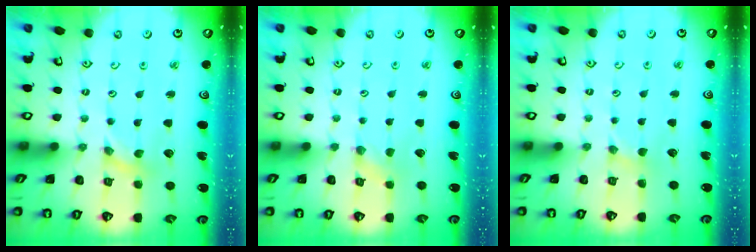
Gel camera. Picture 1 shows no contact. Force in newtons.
{"total": 0.6, "press": 0.6, "slide": 0.2}
{"total": 1.3, "press": 1.2, "slide": 0.3}